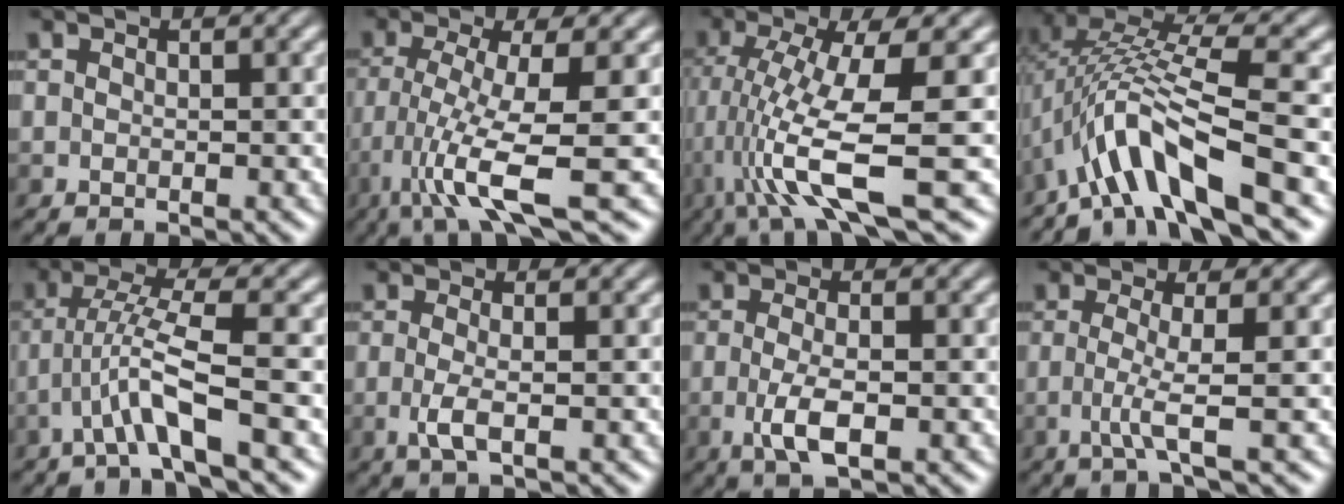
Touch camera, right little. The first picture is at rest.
{"total": 6.8, "force": [-2.7, 0.5, 6.2], "torque": [-0.124, -0.004, -0.052]}
{"total": 8.4, "force": [-2.4, 1.1, 7.9], "torque": [-0.167, -0.003, -0.042]}
{"total": 7.5, "force": [-3.8, 1.3, 6.4], "torque": [-0.122, 0.014, -0.073]}
{"total": 4.0, "force": [-2.2, -0.4, 3.4], "torque": [-0.069, 0.016, -0.045]}
{"total": 1.9, "force": [-0.6, 0.4, 1.8], "torque": [-0.044, -0.001, -0.012]}
{"total": 3.3, "force": [-1.1, 1.0, 2.9], "torque": [-0.069, -0.004, -0.021]}
{"total": 2.5, "force": [-0.9, -0.4, 2.3], "torque": [-0.057, 0.001, -0.019]}